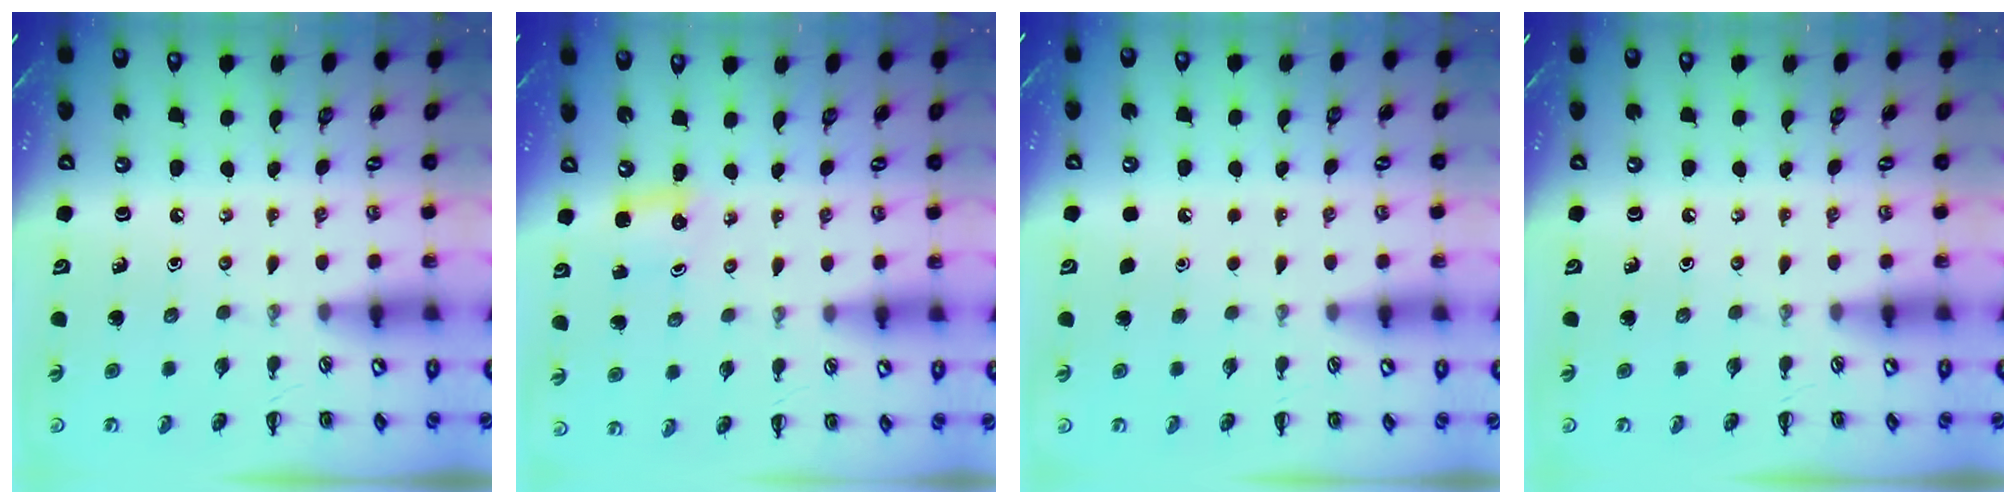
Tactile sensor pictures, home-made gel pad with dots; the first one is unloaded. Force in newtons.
{"total": 1.8, "press": 1.7, "slide": 0.5}
{"total": 1.6, "press": 1.6, "slide": 0.1}
{"total": 0.0}